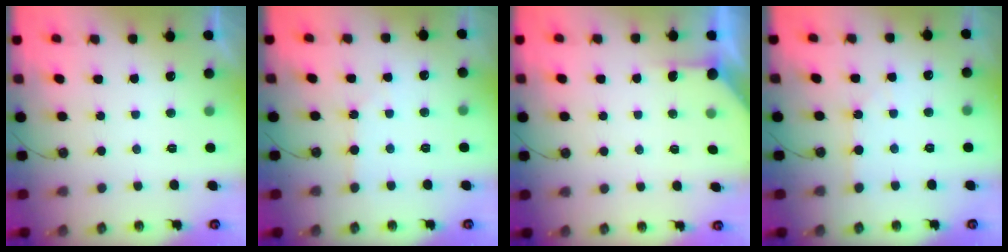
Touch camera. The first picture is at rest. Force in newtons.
{"total": 2.4, "press": 2.3, "slide": 0.3}
{"total": 1.9, "press": 1.9, "slide": 0.3}
{"total": 3.2, "press": 3.2, "slide": 0.4}